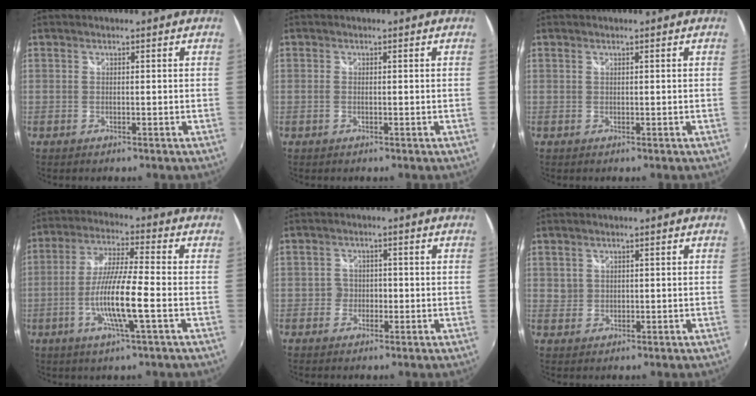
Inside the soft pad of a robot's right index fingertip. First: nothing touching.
{"total": 0.6, "force": [-0.2, 0.3, 0.4], "torque": [-0.012, -0.001, -0.005]}
{"total": 0.0}
{"total": 10.8, "force": [-3.3, 0.1, 10.2], "torque": [-0.204, -0.005, -0.064]}
{"total": 2.5, "force": [-1.0, 2.3, 0.2], "torque": [-0.003, 0.006, -0.020]}
{"total": 1.7, "force": [0.6, 1.6, 0.1], "torque": [0.006, 0.005, 0.010]}